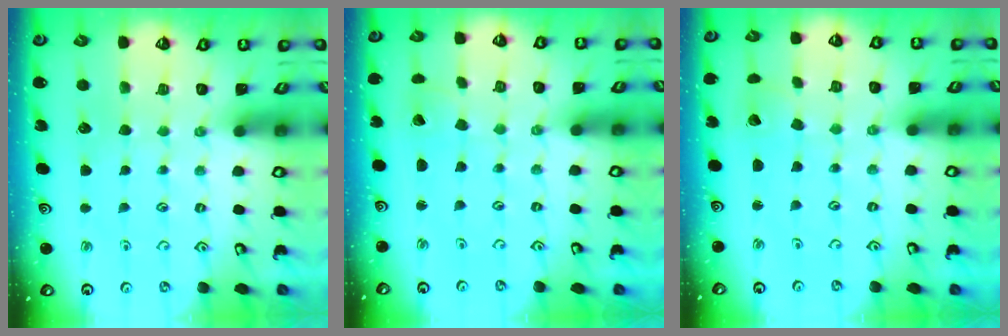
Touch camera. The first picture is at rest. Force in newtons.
{"total": 1.9, "press": 1.9, "slide": 0.1}
{"total": 2.0, "press": 2.0, "slide": 0.1}